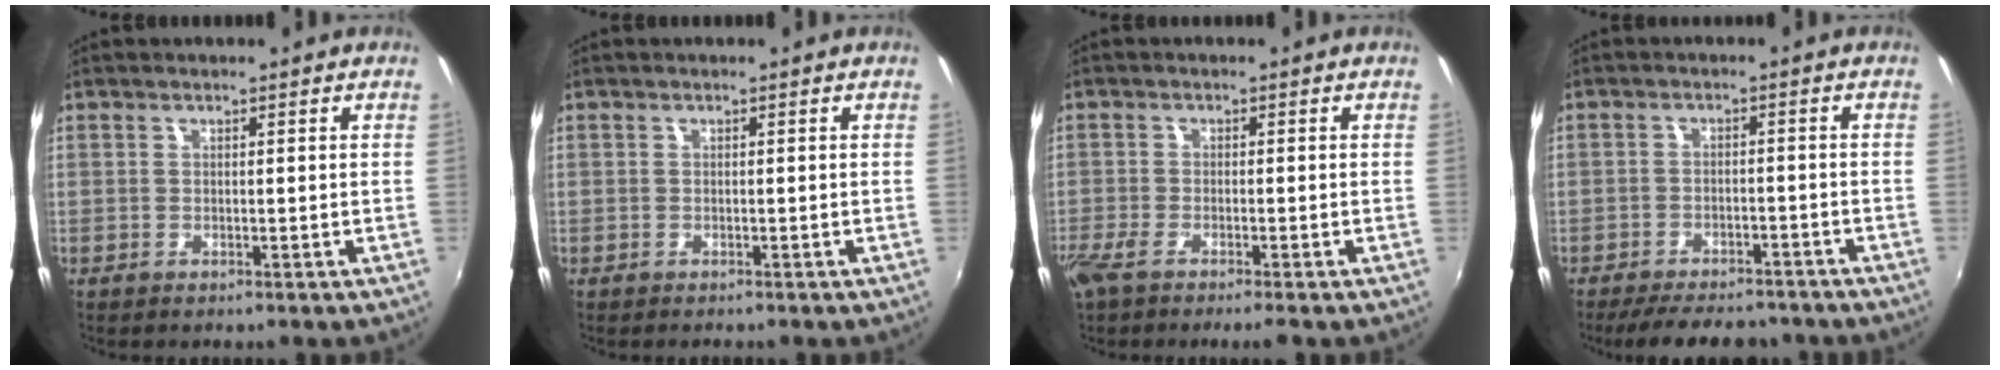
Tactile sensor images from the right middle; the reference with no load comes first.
{"total": 1.4, "force": [-1.3, 0.4, 0.1], "torque": [-0.009, 0.000, -0.022]}
{"total": 4.7, "force": [-3.6, 0.2, 3.0], "torque": [-0.069, -0.019, -0.068]}
{"total": 11.3, "force": [-9.3, 4.3, 4.8], "torque": [-0.109, -0.002, -0.131]}